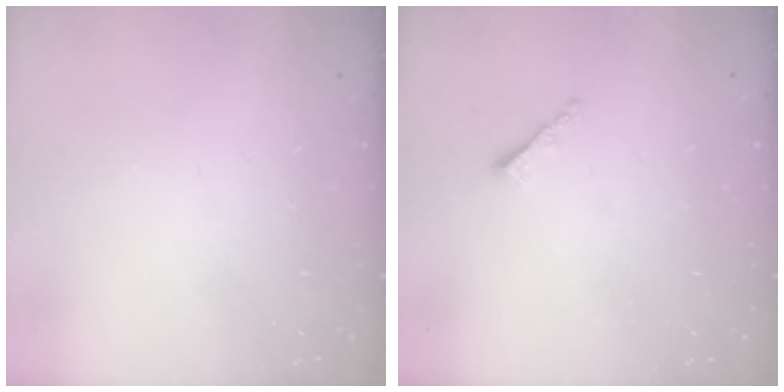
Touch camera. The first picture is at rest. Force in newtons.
{"total": 1.0, "press": 0.9, "slide": 0.4}